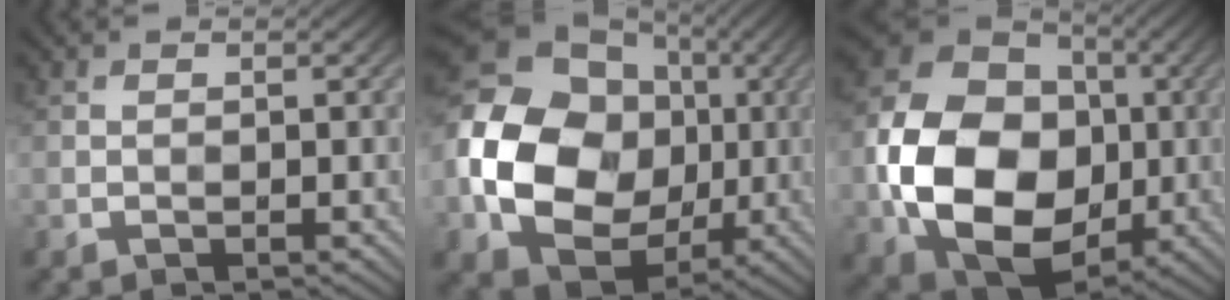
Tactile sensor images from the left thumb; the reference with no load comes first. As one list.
[{"total": 18.3, "force": [-1.1, 14.8, 10.8], "torque": [-0.247, -0.019, -0.020]}, {"total": 16.9, "force": [-2.2, 12.9, 10.7], "torque": [-0.232, -0.037, -0.034]}]